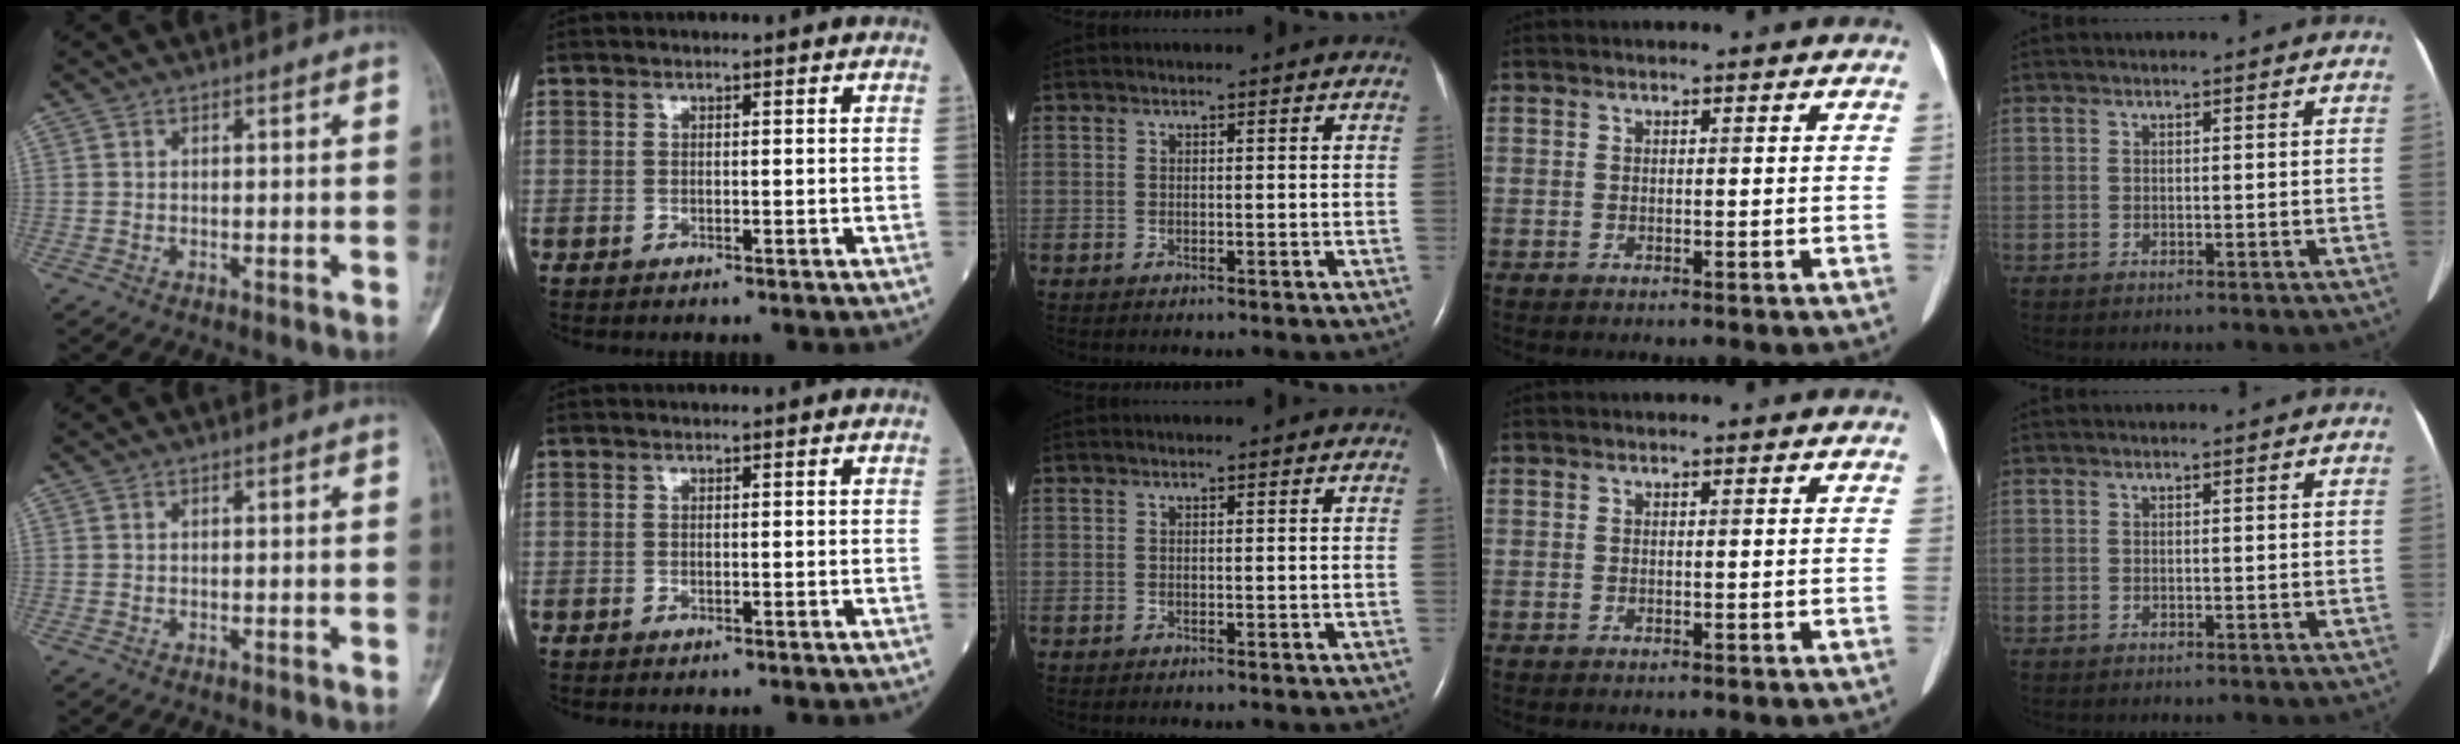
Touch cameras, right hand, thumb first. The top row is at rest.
{}